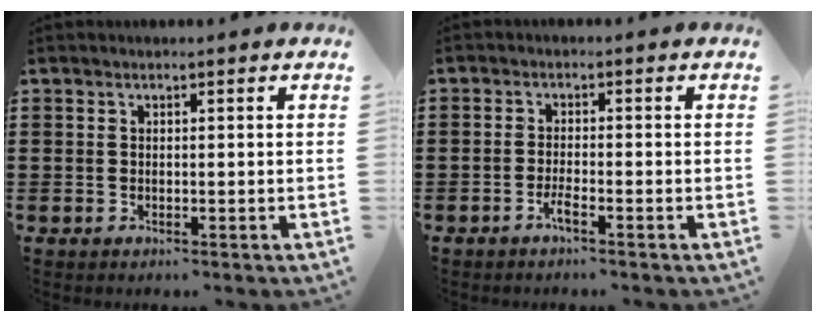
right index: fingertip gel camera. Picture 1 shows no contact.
{"total": 2.0, "force": [-1.3, 0.2, 1.5], "torque": [-0.035, -0.005, -0.025]}